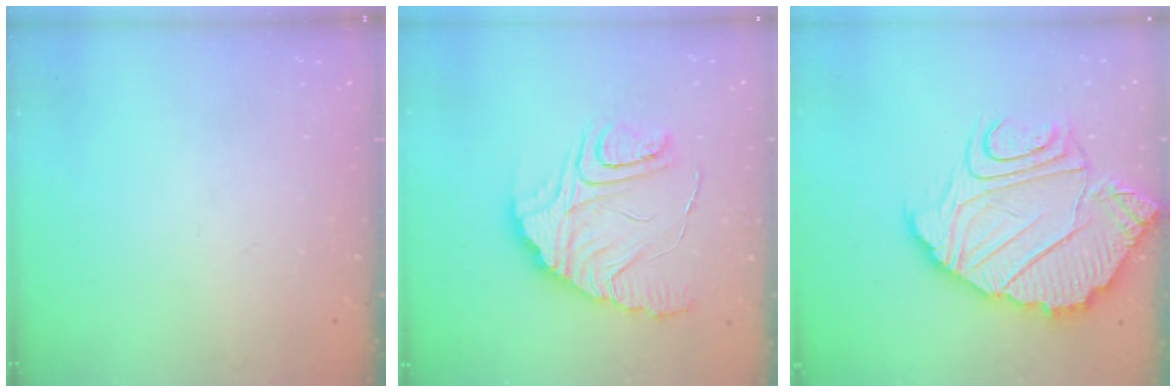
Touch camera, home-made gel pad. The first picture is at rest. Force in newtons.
{"total": 11.9, "press": 11.9, "slide": 1.1}
{"total": 14.8, "press": 14.7, "slide": 1.3}